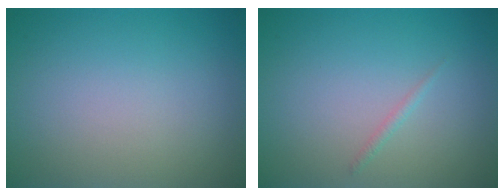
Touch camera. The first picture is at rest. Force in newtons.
{"total": 0.6, "press": 0.6, "slide": 0.0}